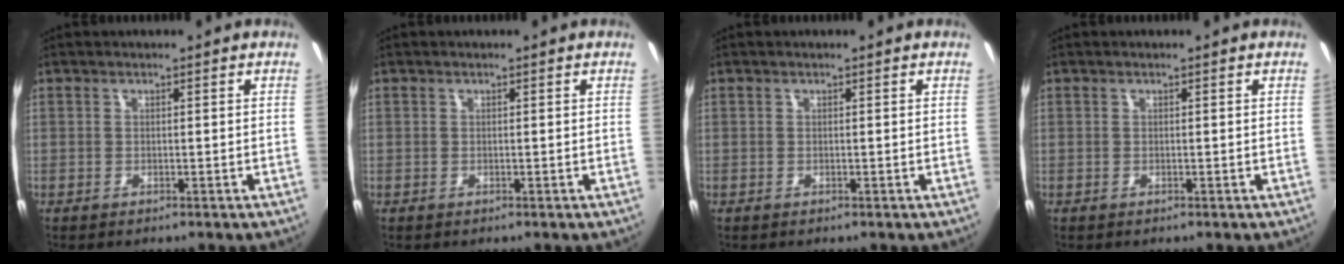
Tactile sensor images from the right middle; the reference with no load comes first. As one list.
[{"total": 0.0}, {"total": 0.0}, {"total": 0.0}]